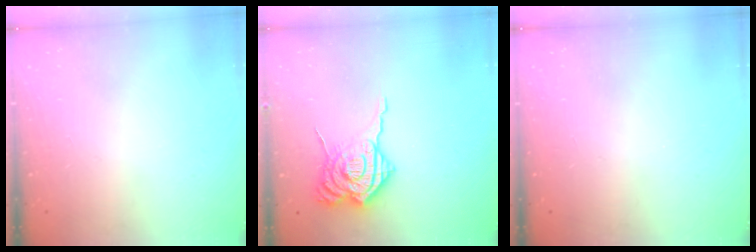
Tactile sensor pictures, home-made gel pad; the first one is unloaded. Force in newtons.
{"total": 16.1, "press": 16.0, "slide": 1.7}
{"total": 0.0}